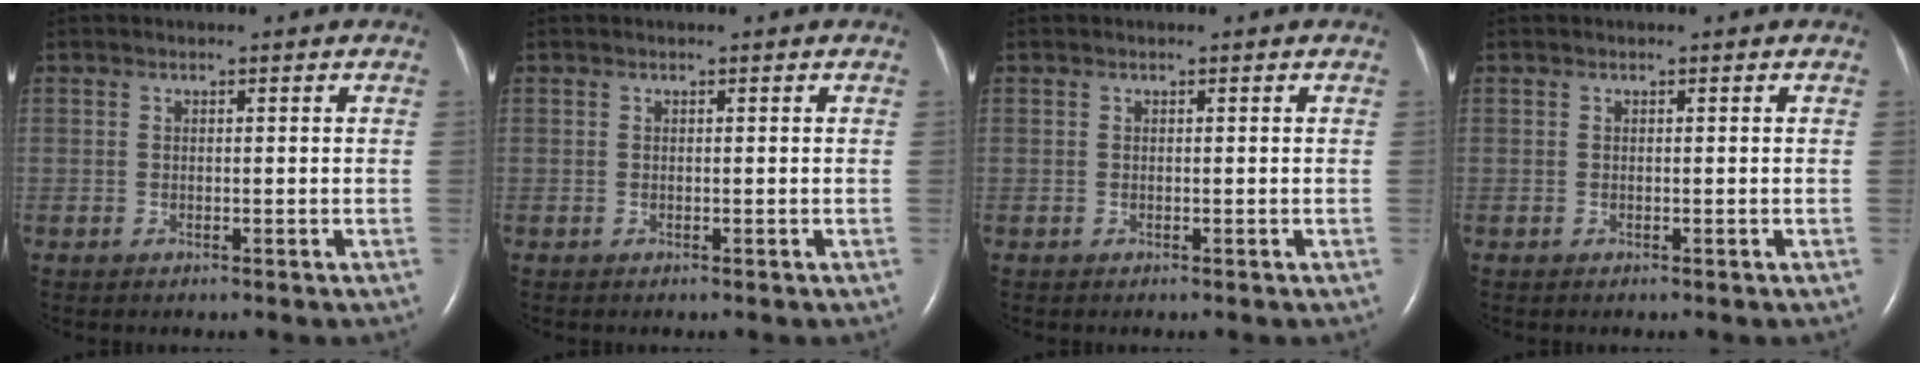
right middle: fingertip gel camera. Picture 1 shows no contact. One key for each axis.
{"total": 0.0}
{"total": 0.0}
{"total": 0.0}